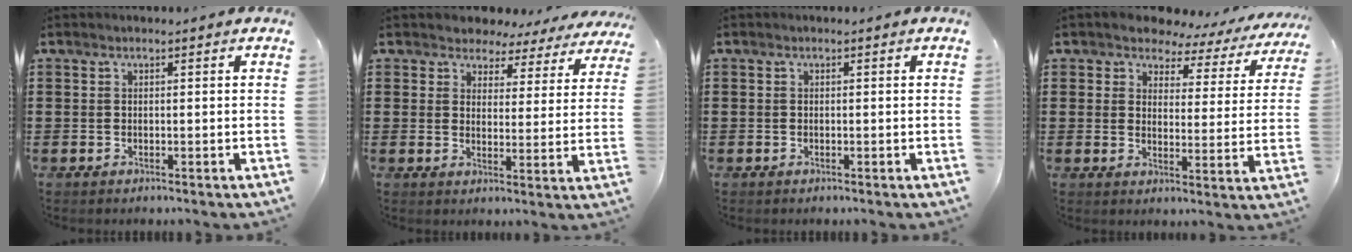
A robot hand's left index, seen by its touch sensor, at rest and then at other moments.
{"total": 3.8, "force": [3.4, 1.6, 0.0], "torque": [-0.025, -0.018, 0.056]}
{"total": 0.0}
{"total": 3.9, "force": [3.3, 1.8, 0.9], "torque": [-0.033, -0.018, 0.051]}